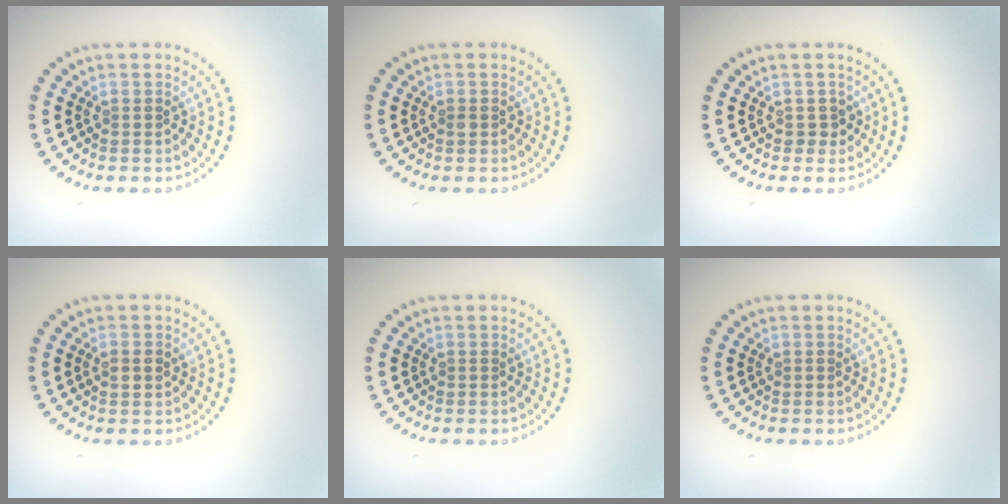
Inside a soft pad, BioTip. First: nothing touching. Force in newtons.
{"total": 0.6, "press": 0.6, "slide": 0.1}
{"total": 1.2, "press": 1.0, "slide": 0.6}
{"total": 1.5, "press": 1.5, "slide": 0.1}
{"total": 0.0}
{"total": 0.0}